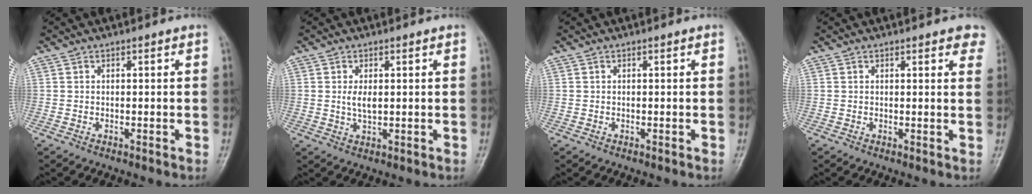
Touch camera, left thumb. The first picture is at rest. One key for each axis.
{"total": 2.8, "fx": 0.5, "fy": 1.3, "fz": 2.4, "tx": -0.043, "ty": -0.005, "tz": 0.011}
{"total": 0.0}
{"total": 4.7, "fx": 3.4, "fy": 1.6, "fz": 2.8, "tx": -0.006, "ty": -0.006, "tz": 0.028}